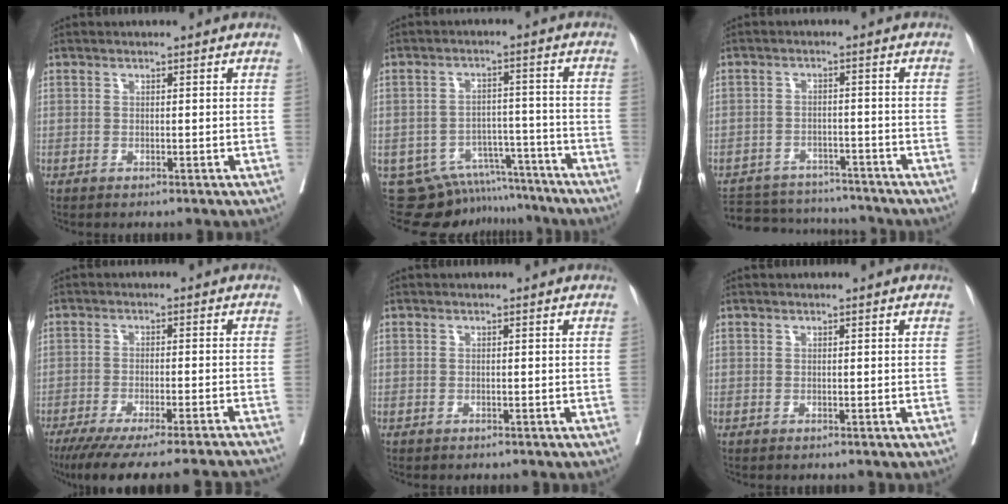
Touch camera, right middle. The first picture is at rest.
{"total": 12.2, "force": [-11.4, 4.4, 0.7], "torque": [-0.009, 0.036, -0.151]}
{"total": 11.2, "force": [-10.5, 3.3, 1.6], "torque": [-0.033, 0.009, -0.146]}
{"total": 21.5, "force": [-19.4, 0.4, 9.3], "torque": [-0.112, -0.054, -0.262]}
{"total": 0.5, "force": [-0.5, 0.1, 0.1], "torque": [-0.006, -0.001, -0.008]}
{"total": 0.0}